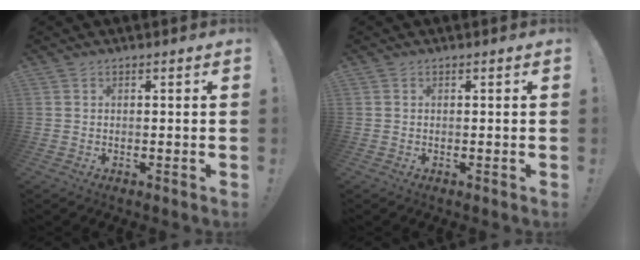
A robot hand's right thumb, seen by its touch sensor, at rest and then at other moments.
{"total": 0.0}